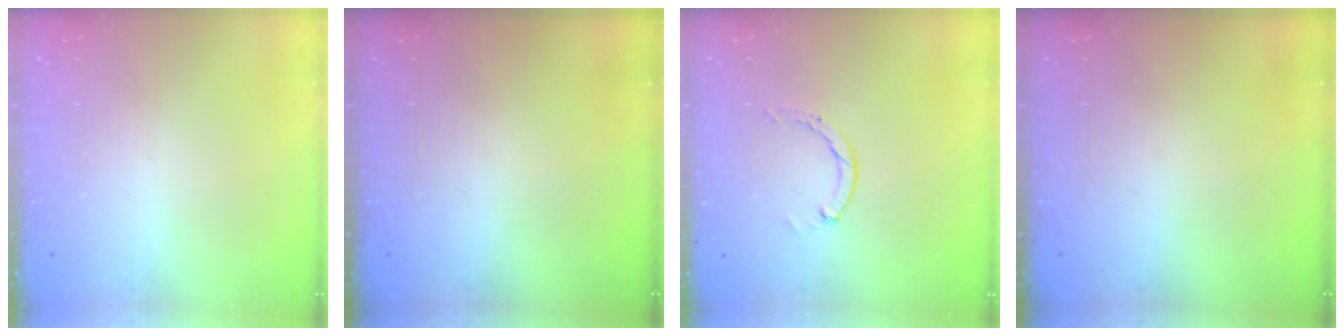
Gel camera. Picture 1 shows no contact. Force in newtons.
{"total": 0.0}
{"total": 0.0}
{"total": 0.0}